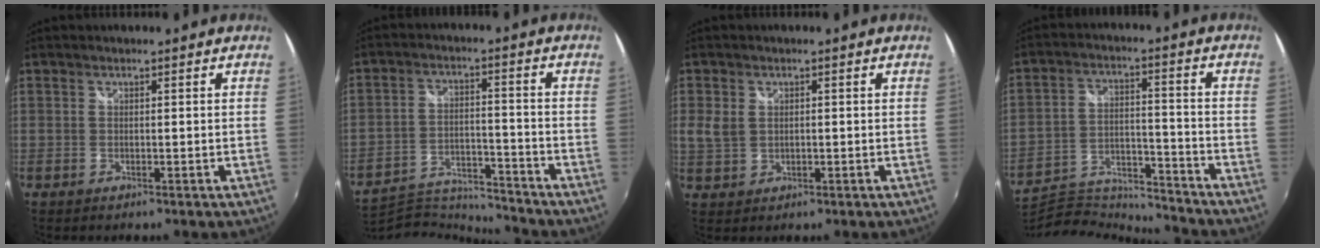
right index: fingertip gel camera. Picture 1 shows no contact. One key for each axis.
{"total": 15.1, "fx": -14.8, "fy": 0.9, "fz": 2.8, "tx": -0.071, "ty": -0.002, "tz": -0.251}
{"total": 3.8, "fx": 0.6, "fy": 3.0, "fz": 2.2, "tx": -0.050, "ty": 0.000, "tz": 0.016}
{"total": 17.7, "fx": -16.3, "fy": 3.9, "fz": 5.7, "tx": -0.122, "ty": -0.010, "tz": -0.261}